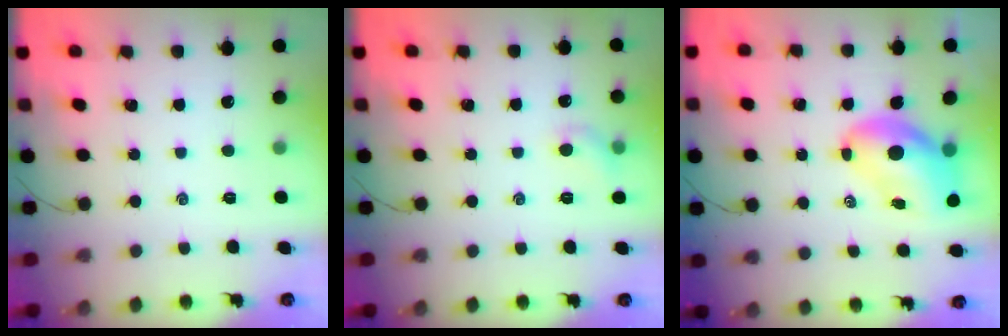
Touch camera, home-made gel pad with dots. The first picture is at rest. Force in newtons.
{"total": 6.2, "press": 6.0, "slide": 1.4}
{"total": 9.5, "press": 9.1, "slide": 2.6}